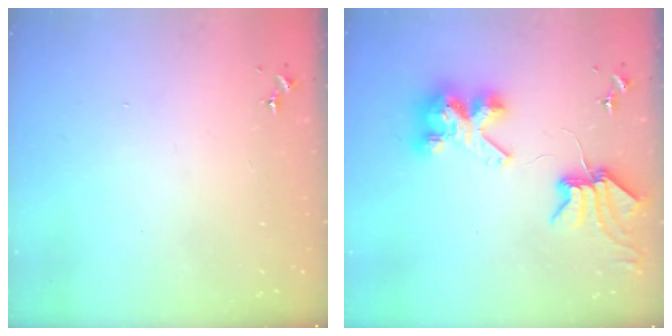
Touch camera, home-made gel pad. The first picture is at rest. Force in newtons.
{"total": 9.5, "press": 9.4, "slide": 1.2}